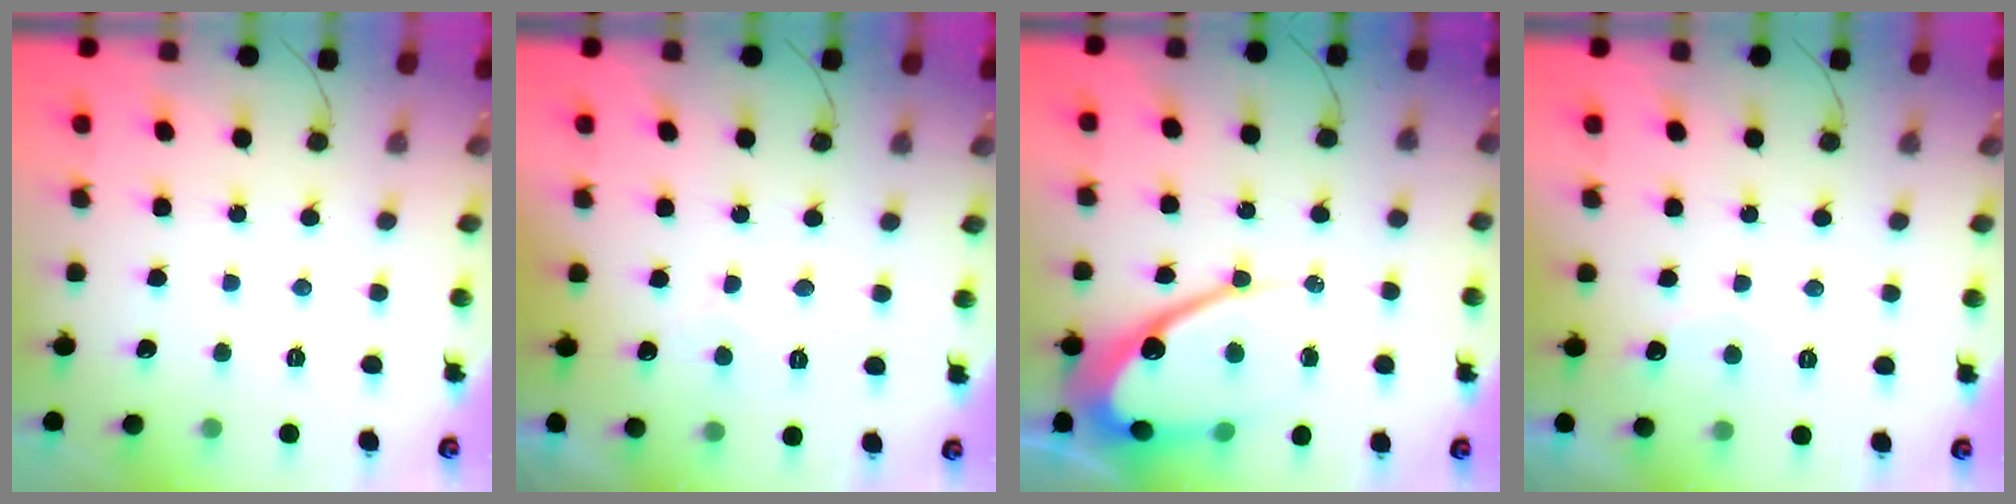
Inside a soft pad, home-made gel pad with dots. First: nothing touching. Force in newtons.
{"total": 5.0, "press": 4.9, "slide": 0.4}
{"total": 16.2, "press": 16.2, "slide": 1.2}
{"total": 3.0, "press": 3.0, "slide": 0.1}